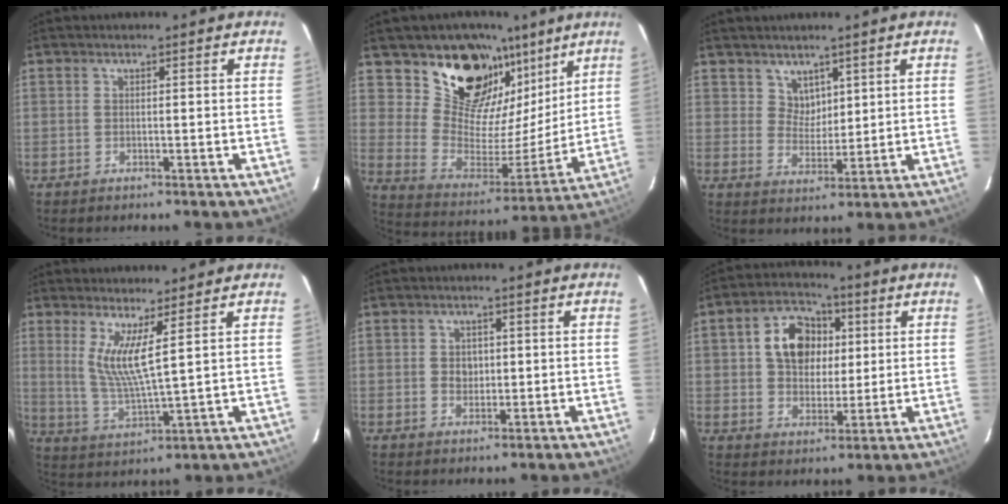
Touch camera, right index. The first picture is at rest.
{"total": 20.8, "force": [13.8, 12.8, 9.0], "torque": [-0.162, -0.006, 0.260]}
{"total": 4.2, "force": [2.8, 3.1, 0.5], "torque": [0.001, 0.006, 0.054]}
{"total": 7.3, "force": [3.3, 0.0, 6.5], "torque": [-0.126, -0.022, 0.067]}
{"total": 2.9, "force": [0.1, 2.6, 1.4], "torque": [-0.022, 0.006, 0.003]}
{"total": 10.6, "force": [2.4, 8.1, 6.5], "torque": [-0.133, 0.035, 0.045]}